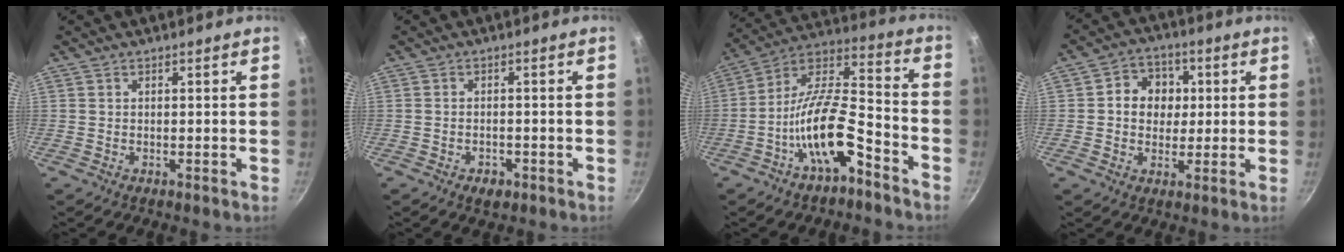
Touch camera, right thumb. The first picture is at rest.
{"total": 2.8, "force": [-1.5, 1.8, 1.5], "torque": [-0.025, 0.008, -0.016]}
{"total": 16.3, "force": [-7.9, 6.3, 12.8], "torque": [-0.215, 0.066, -0.151]}
{"total": 8.4, "force": [1.1, 7.3, 4.0], "torque": [-0.027, 0.003, 0.006]}